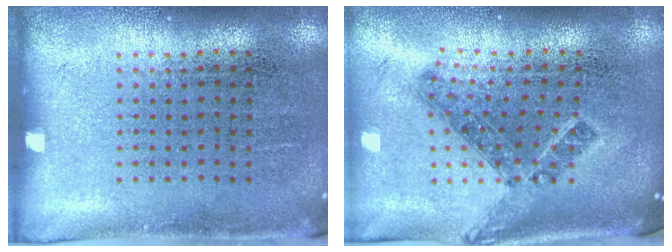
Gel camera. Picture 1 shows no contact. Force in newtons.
{"total": 1.2, "press": 1.0, "slide": 0.8}